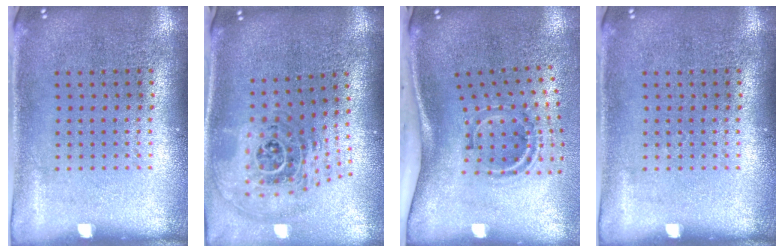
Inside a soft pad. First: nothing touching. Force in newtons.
{"total": 1.9, "press": 1.5, "slide": 1.2}
{"total": 2.1, "press": 1.2, "slide": 1.7}
{"total": 0.0}